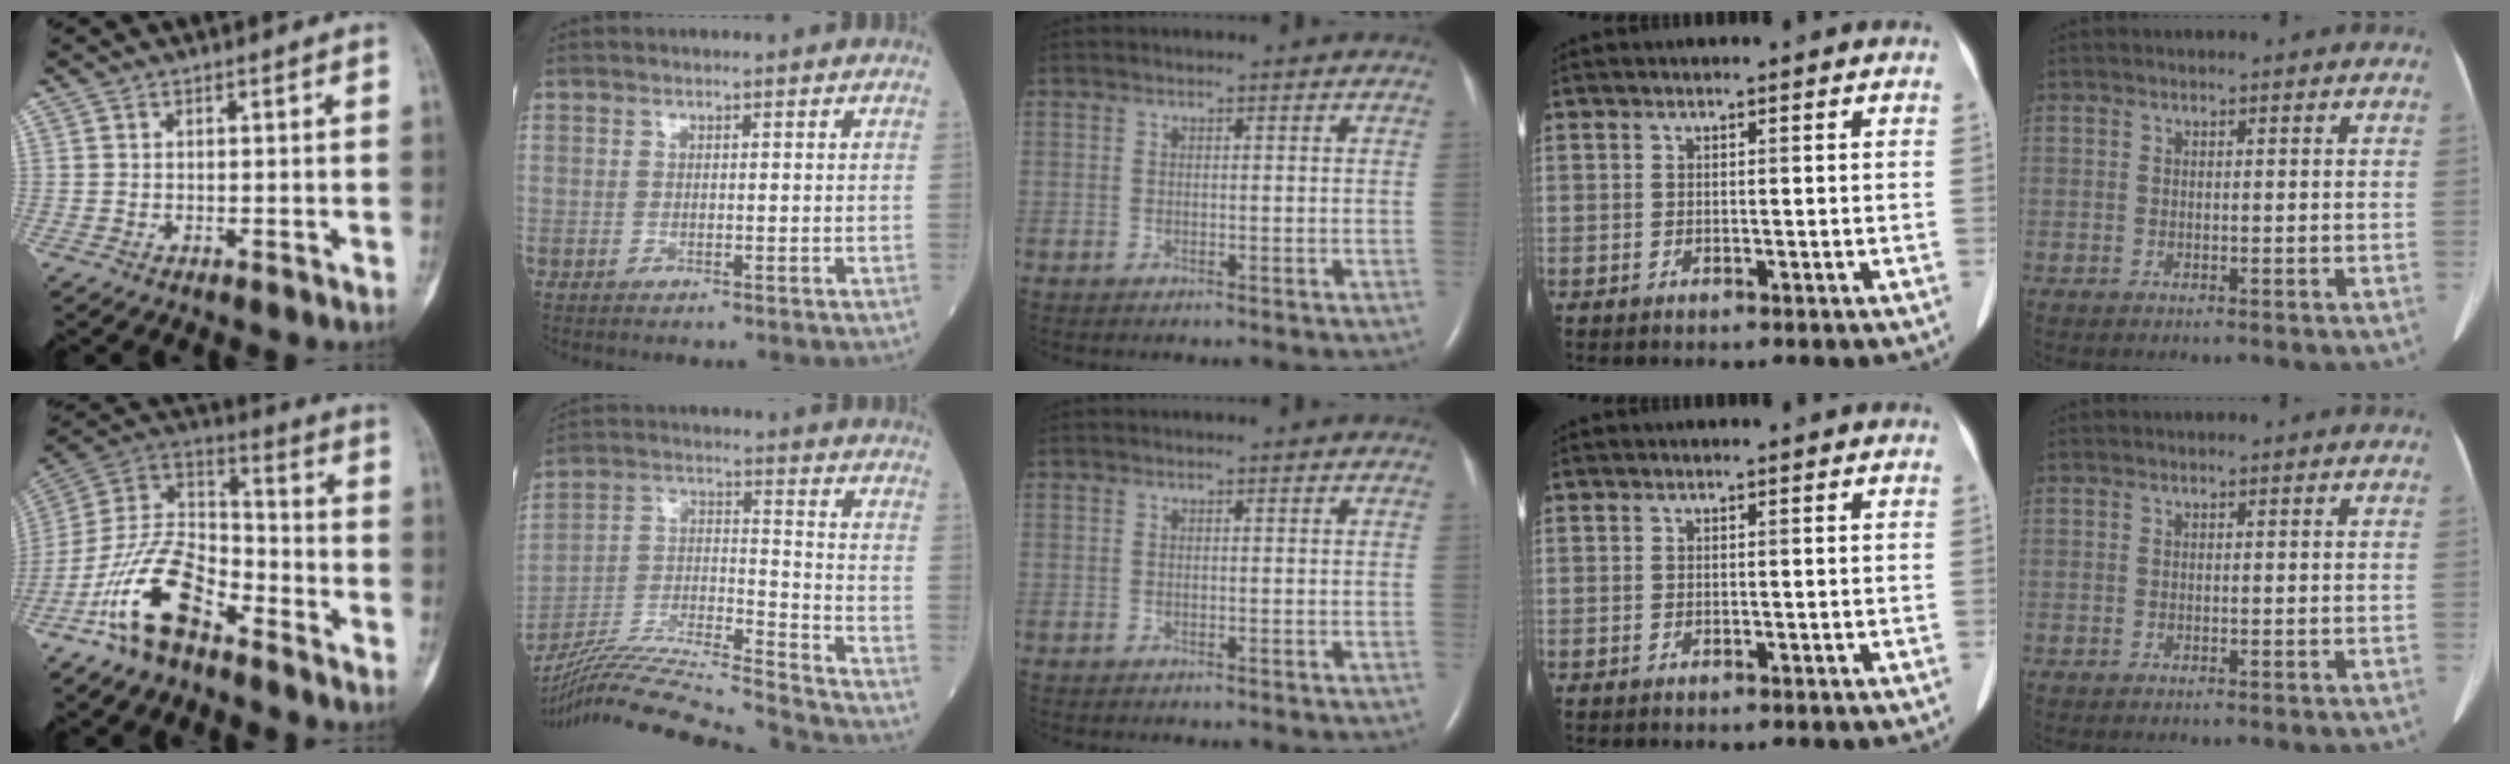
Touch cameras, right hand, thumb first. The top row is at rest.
{"thumb": {"total": 15.6, "force": [-9.6, 7.6, 9.7], "torque": [-0.171, 0.078, -0.191]}, "index": {"total": 22.6, "force": [-21.1, -0.8, 8.2], "torque": [-0.170, -0.024, -0.355]}}